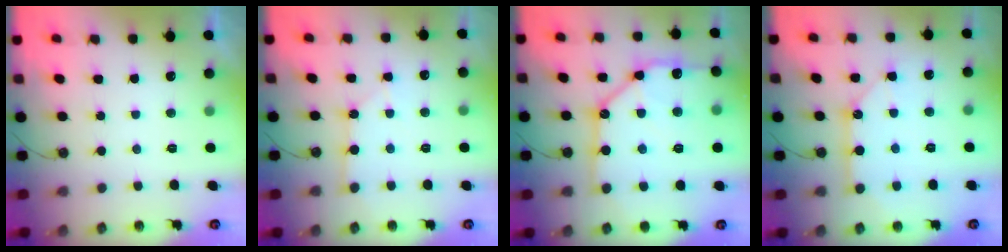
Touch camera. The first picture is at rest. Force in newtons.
{"total": 3.6, "press": 3.6, "slide": 0.4}
{"total": 22.0, "press": 21.8, "slide": 2.8}
{"total": 10.4, "press": 10.4, "slide": 0.9}